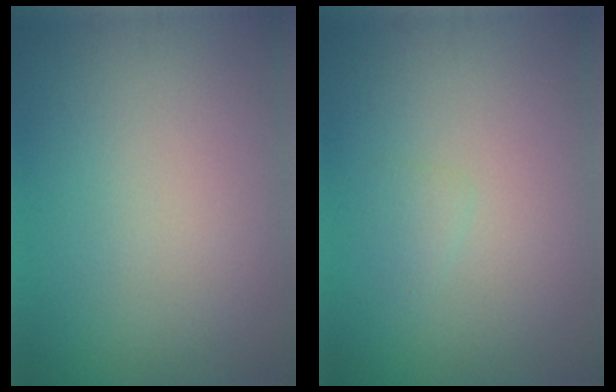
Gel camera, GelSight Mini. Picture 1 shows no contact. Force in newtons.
{"total": 0.8, "press": 0.8, "slide": 0.0}